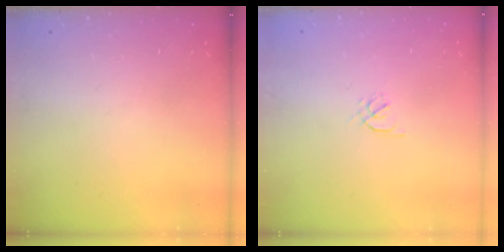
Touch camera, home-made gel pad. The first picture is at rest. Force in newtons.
{"total": 1.7, "press": 1.6, "slide": 0.5}